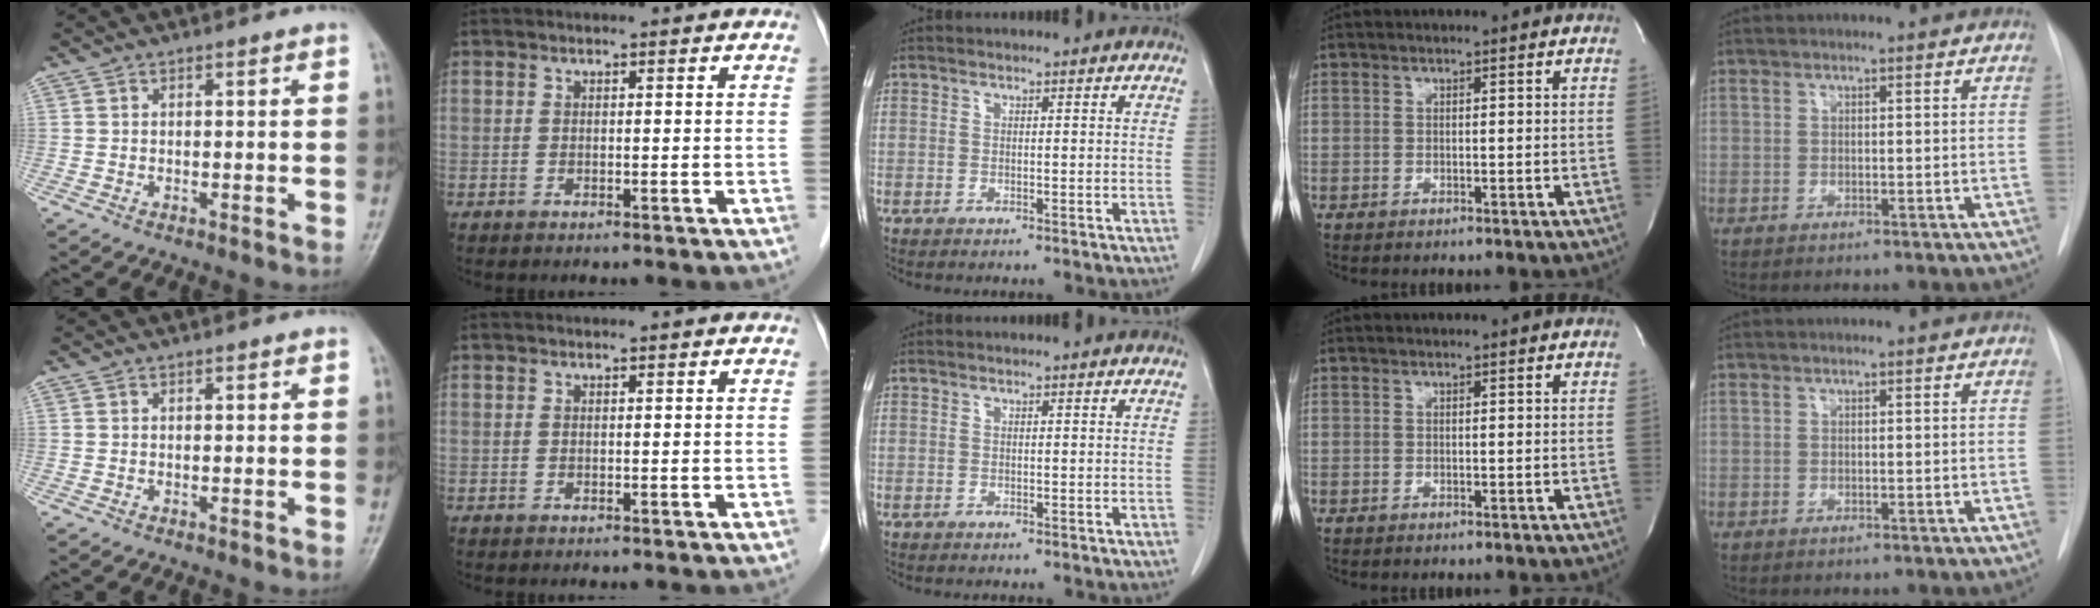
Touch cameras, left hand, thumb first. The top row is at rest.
{"index": {"total": 0.6, "force": [0.5, 0.0, 0.2], "torque": [-0.003, 0.009, 0.011]}}